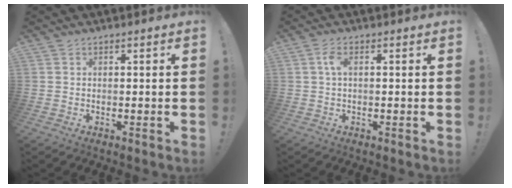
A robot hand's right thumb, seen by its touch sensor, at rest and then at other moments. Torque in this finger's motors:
{"motor_torque": [-0.11, 0.07, 0.31, -0.18, 0.16]}